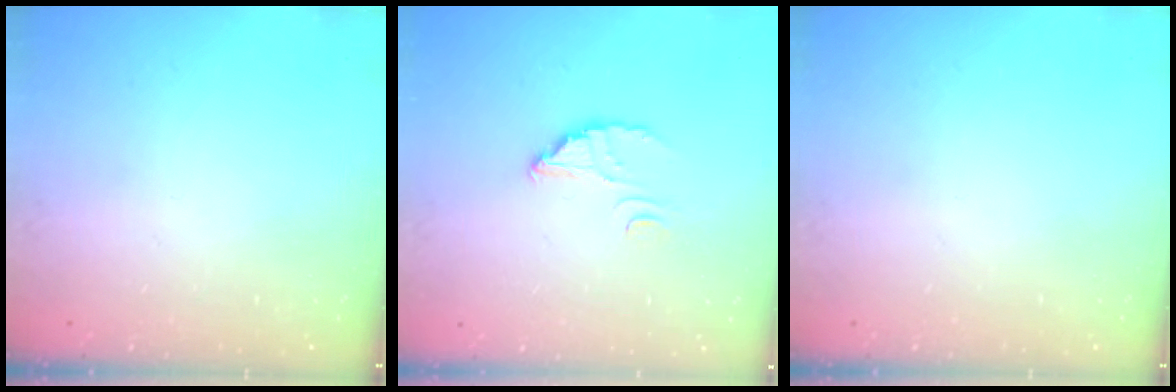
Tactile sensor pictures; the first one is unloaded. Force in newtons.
{"total": 4.2, "press": 4.1, "slide": 0.2}
{"total": 0.0}